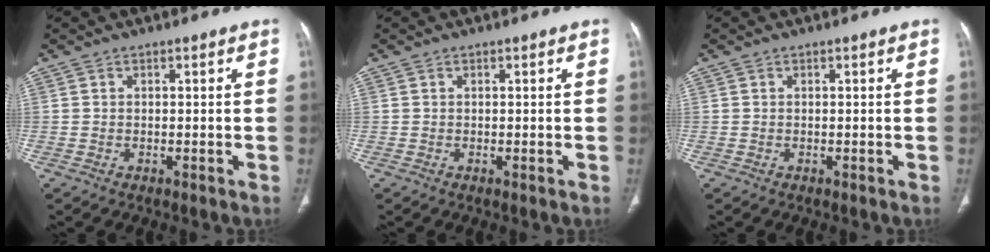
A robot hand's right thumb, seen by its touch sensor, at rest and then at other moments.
{"total": 0.0}
{"total": 0.0}